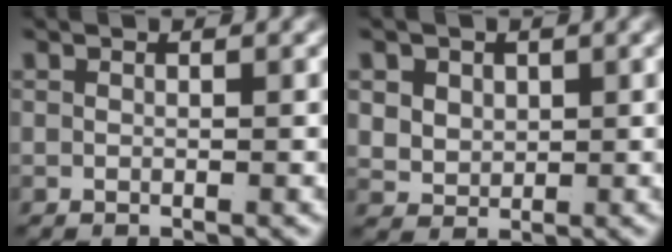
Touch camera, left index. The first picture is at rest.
{"total": 3.8, "force": [0.8, 3.4, 1.6], "torque": [-0.049, -0.022, 0.029]}